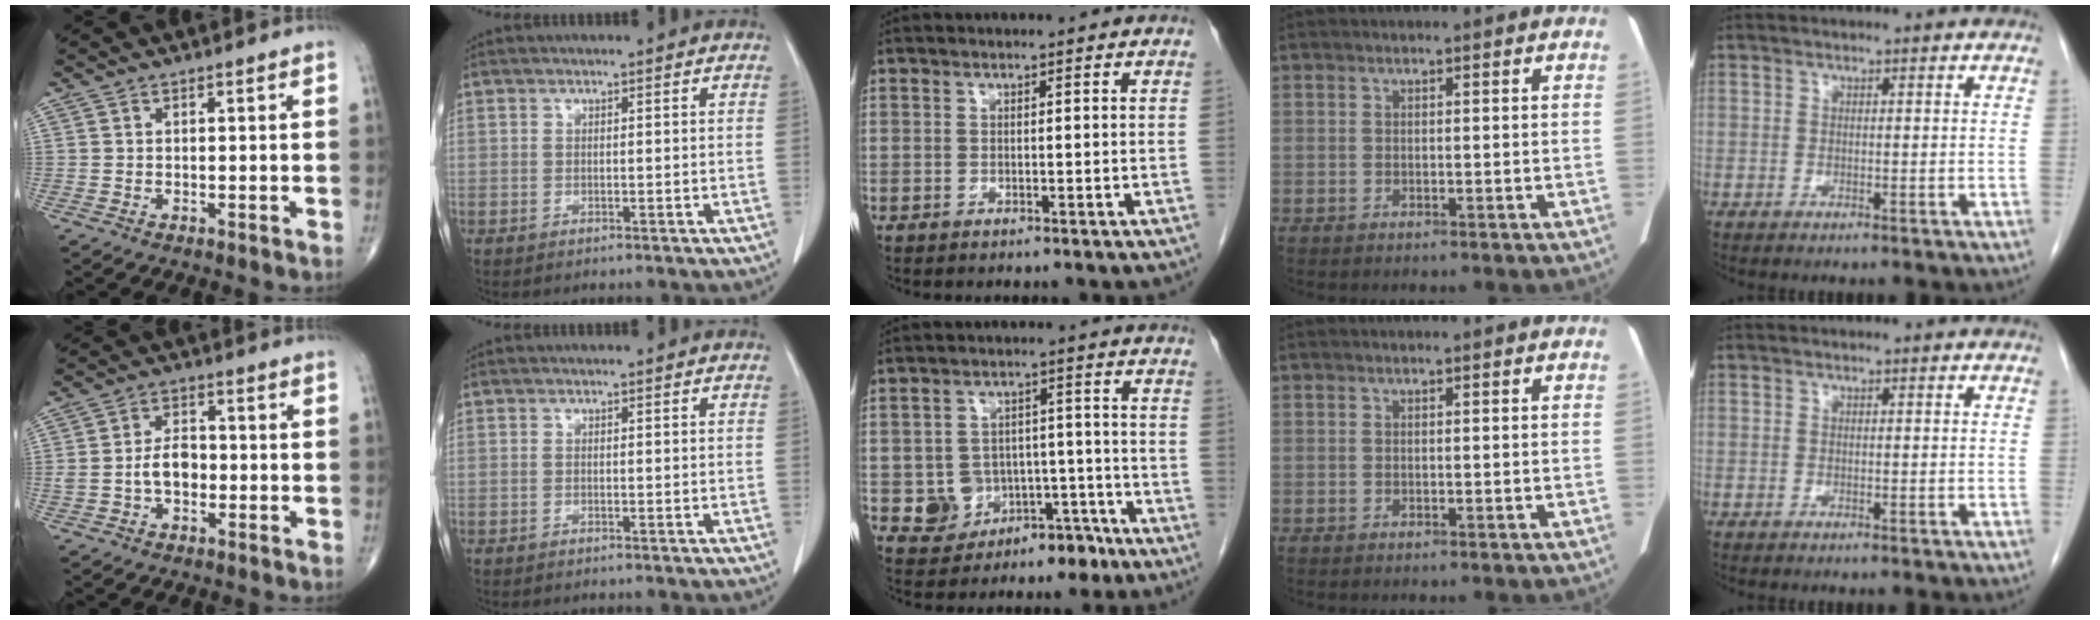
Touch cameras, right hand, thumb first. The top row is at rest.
{"thumb": {"total": 5.5, "force": [-1.0, 3.6, 4.1], "torque": [-0.067, 0.020, -0.021]}, "middle": {"total": 8.3, "force": [-4.1, 6.8, 2.4], "torque": [-0.027, 0.030, -0.050]}}